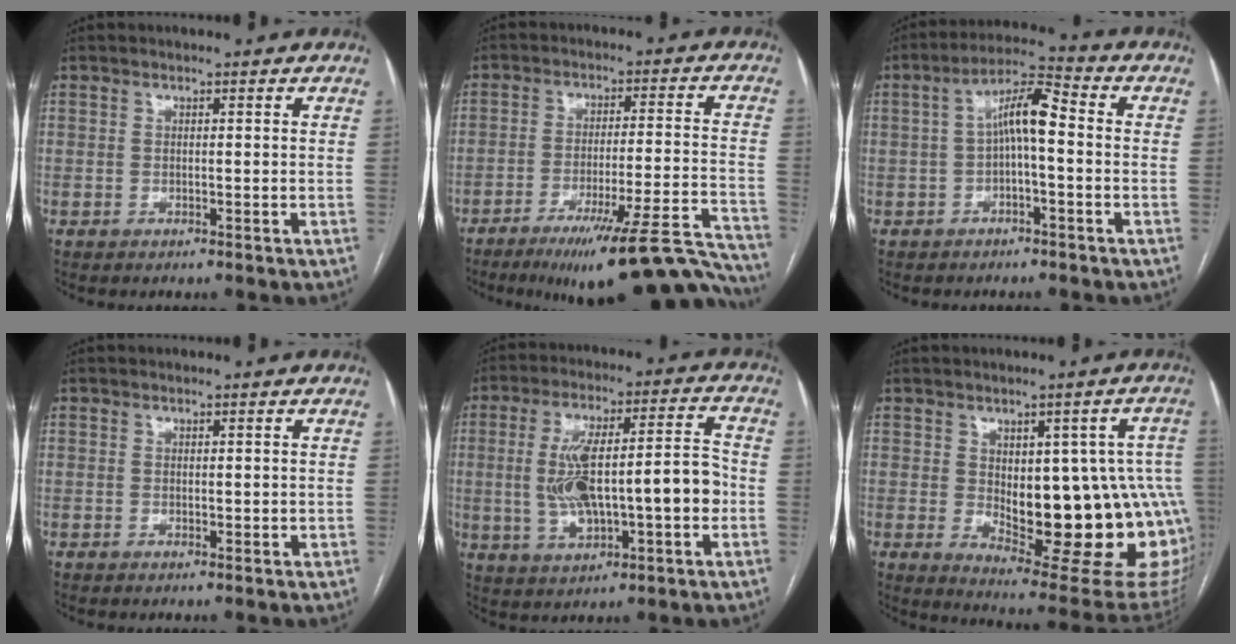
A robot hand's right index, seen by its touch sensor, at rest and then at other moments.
{"total": 22.7, "force": [-19.4, 1.5, 11.7], "torque": [-0.079, 0.016, -0.266]}
{"total": 7.3, "force": [0.1, 1.7, 7.2], "torque": [-0.129, 0.031, -0.001]}
{"total": 0.8, "force": [0.2, 0.6, 0.5], "torque": [-0.006, -0.002, 0.004]}
{"total": 15.3, "force": [-1.3, 3.9, 14.7], "torque": [-0.262, 0.029, -0.009]}
{"total": 21.6, "force": [-1.3, 7.5, 20.2], "torque": [-0.190, 0.011, 0.013]}